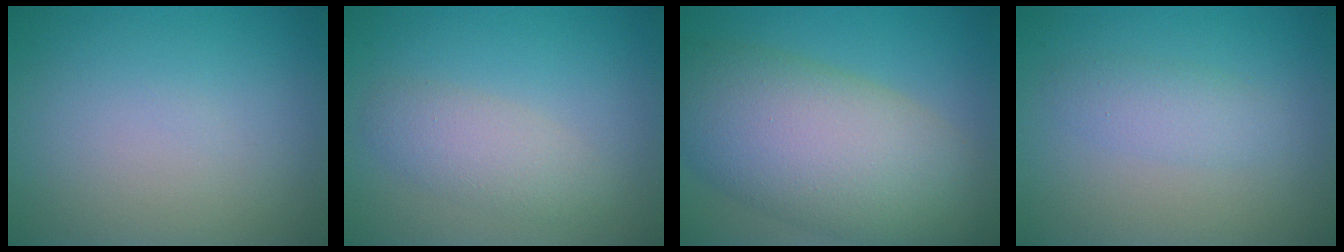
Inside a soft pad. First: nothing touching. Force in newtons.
{"total": 2.8, "press": 2.7, "slide": 0.3}
{"total": 11.6, "press": 11.6, "slide": 0.5}
{"total": 1.9, "press": 1.9, "slide": 0.1}